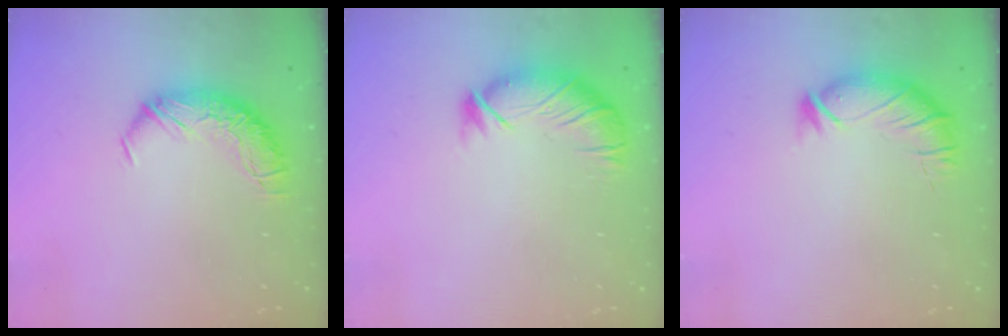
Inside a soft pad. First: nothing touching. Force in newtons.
{"total": 2.9, "press": 2.5, "slide": 1.5}
{"total": 3.2, "press": 2.5, "slide": 1.9}